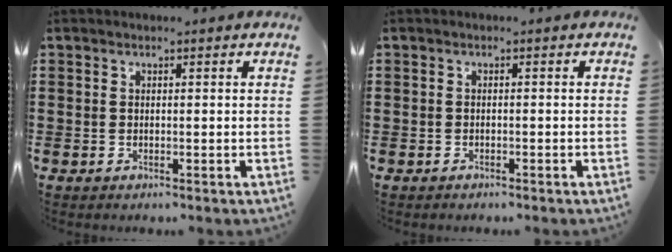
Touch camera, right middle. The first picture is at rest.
{"total": 0.6, "force": [-0.6, 0.2, 0.1], "torque": [-0.004, -0.002, -0.012]}